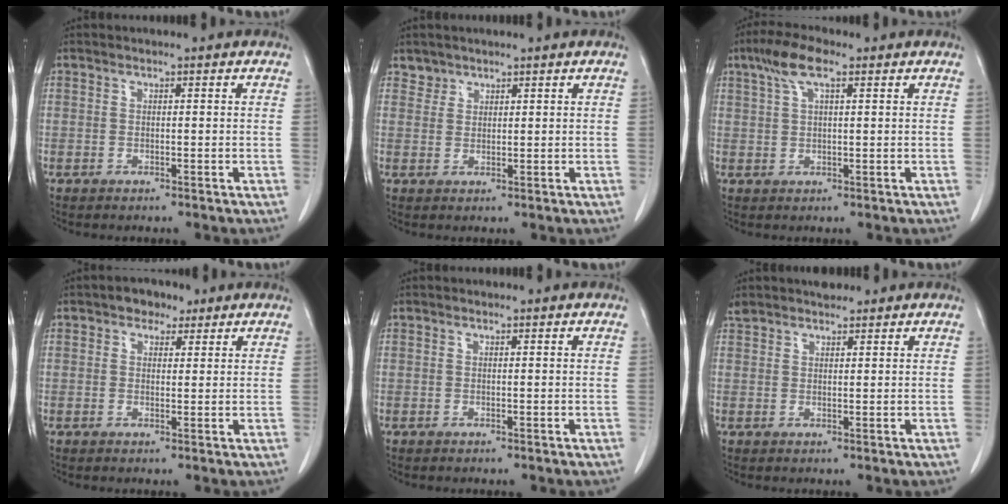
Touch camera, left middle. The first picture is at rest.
{"total": 1.7, "force": [1.4, 0.9, -0.4], "torque": [0.014, 0.005, 0.022]}
{"total": 5.4, "force": [3.0, 1.3, 4.3], "torque": [-0.092, 0.019, 0.057]}
{"total": 3.2, "force": [2.0, 2.1, 1.3], "torque": [-0.021, 0.010, 0.029]}
{"total": 0.0}
{"total": 3.3, "force": [3.0, 1.1, 0.8], "torque": [-0.017, 0.018, 0.052]}